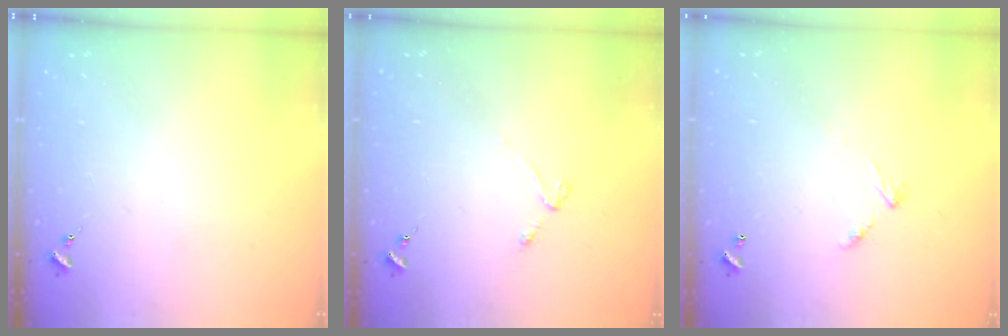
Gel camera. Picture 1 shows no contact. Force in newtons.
{"total": 3.0, "press": 2.9, "slide": 0.5}
{"total": 6.0, "press": 6.0, "slide": 0.5}